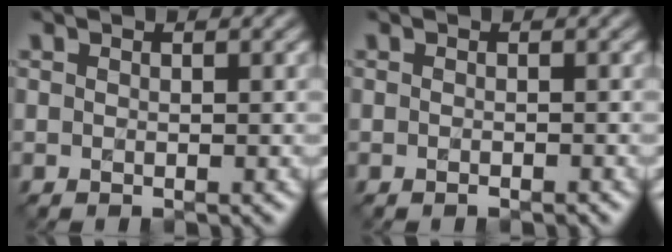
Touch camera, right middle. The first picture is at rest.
{"total": 0.6, "force": [-0.4, 0.1, 0.5], "torque": [-0.007, -0.004, -0.007]}